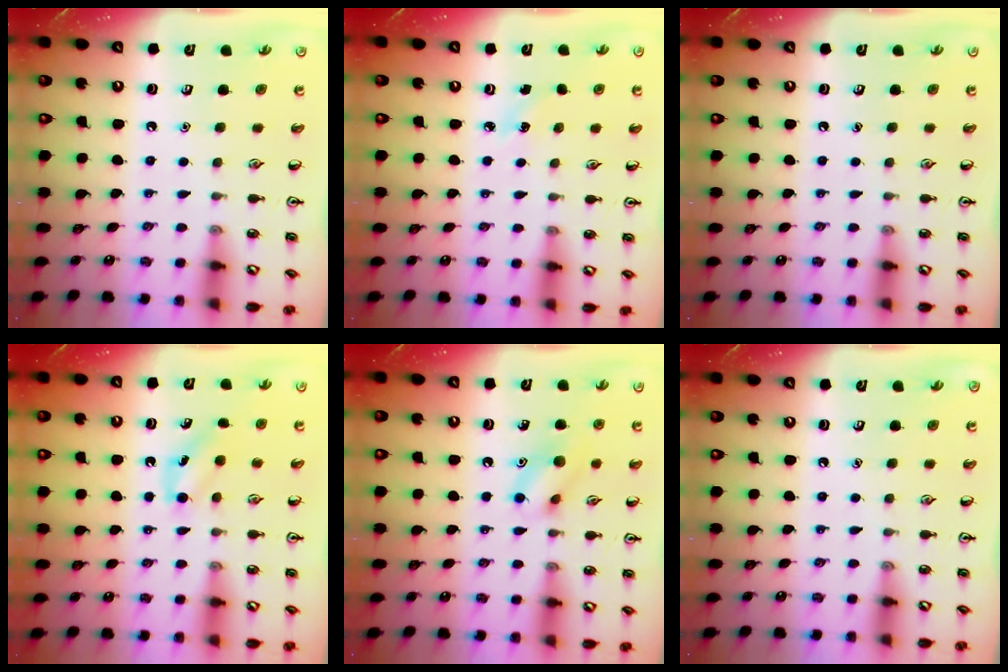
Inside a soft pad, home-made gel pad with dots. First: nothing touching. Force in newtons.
{"total": 2.8, "press": 2.6, "slide": 1.0}
{"total": 0.0}
{"total": 5.3, "press": 5.0, "slide": 1.7}
{"total": 9.5, "press": 9.5, "slide": 0.6}
{"total": 0.0}